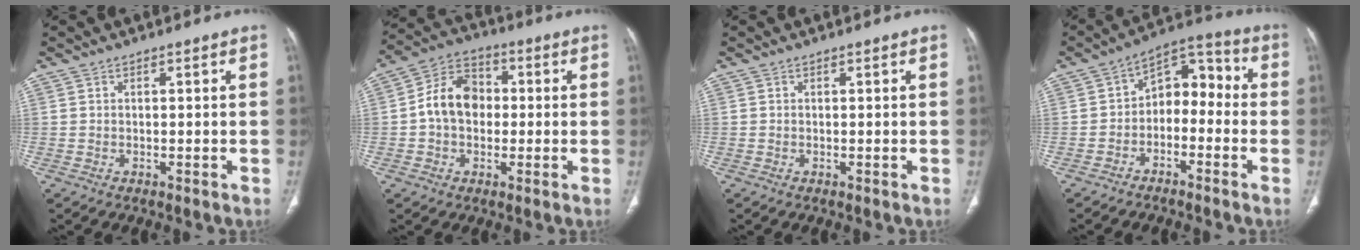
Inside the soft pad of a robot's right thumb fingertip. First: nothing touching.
{"total": 10.3, "force": [-0.1, 7.8, 6.6], "torque": [-0.099, 0.028, -0.013]}
{"total": 0.0}
{"total": 9.6, "force": [-2.2, 6.7, 6.5], "torque": [-0.060, 0.056, -0.051]}